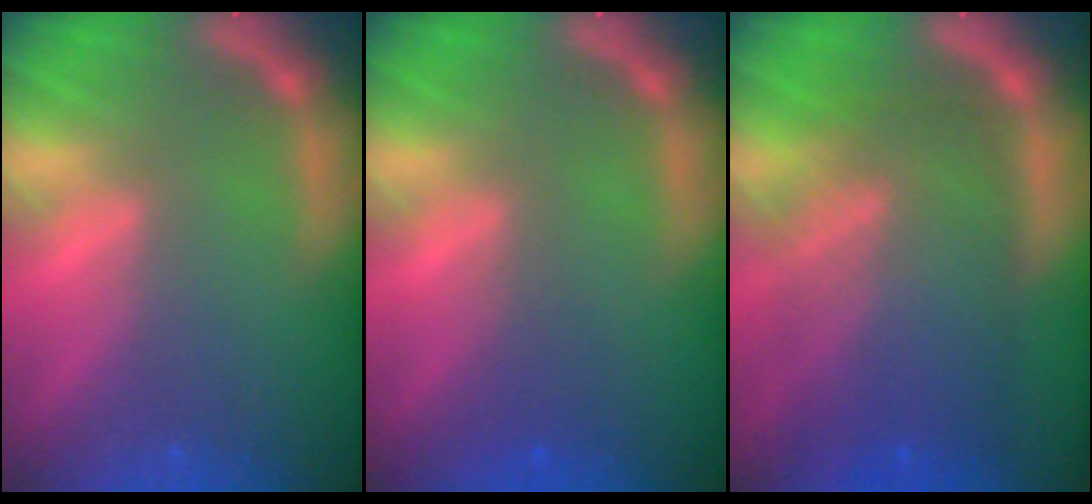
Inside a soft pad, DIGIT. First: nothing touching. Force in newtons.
{"total": 1.5}
{"total": 10.1}